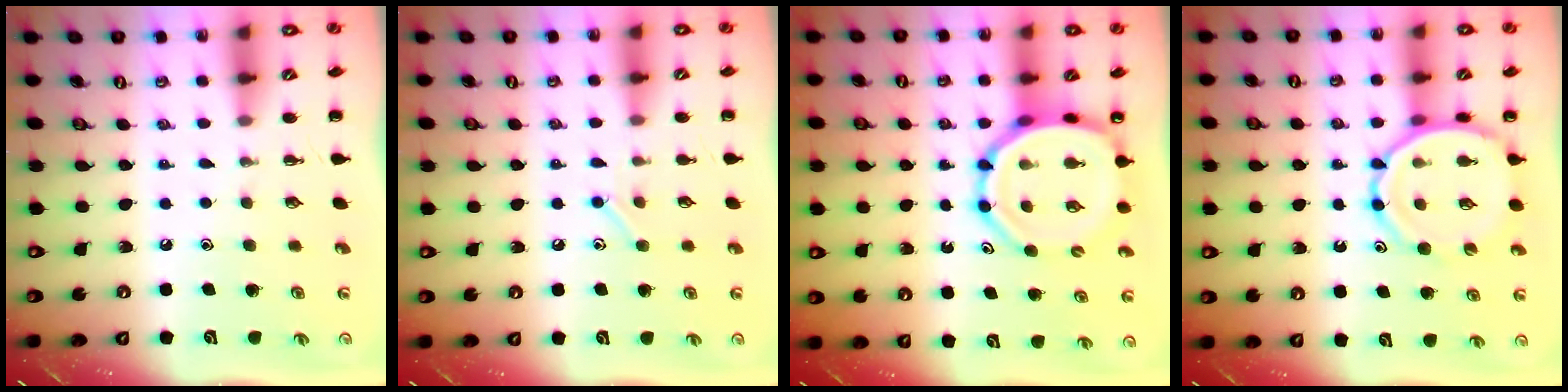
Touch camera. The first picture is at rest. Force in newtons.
{"total": 6.2, "press": 6.1, "slide": 0.9}
{"total": 12.5, "press": 11.9, "slide": 3.7}
{"total": 10.8, "press": 10.4, "slide": 2.8}